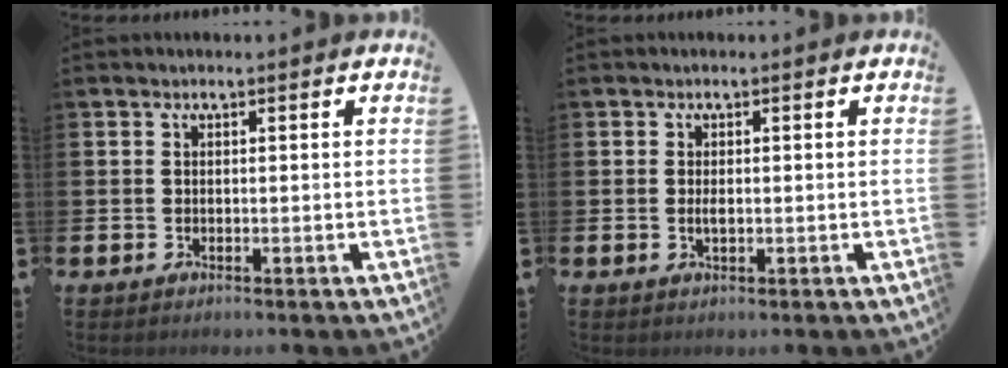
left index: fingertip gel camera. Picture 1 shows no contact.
{"total": 1.1, "force": [0.0, 0.4, 1.0], "torque": [-0.016, 0.001, -0.002]}